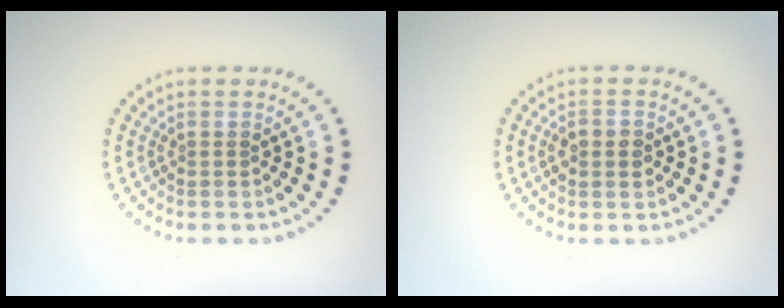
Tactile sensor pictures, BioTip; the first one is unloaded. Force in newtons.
{"total": 2.4, "press": 2.4, "slide": 0.1}